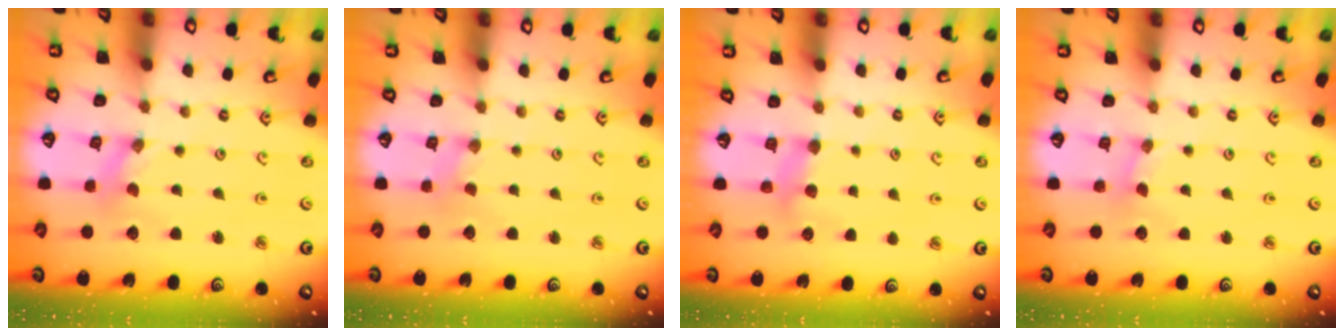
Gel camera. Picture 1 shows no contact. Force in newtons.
{"total": 0.0}
{"total": 5.1, "press": 5.0, "slide": 0.7}
{"total": 1.0, "press": 1.0, "slide": 0.2}